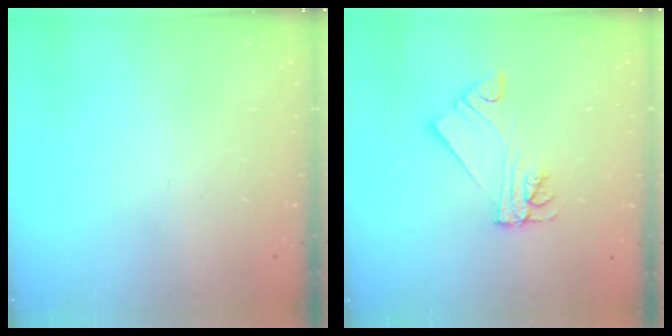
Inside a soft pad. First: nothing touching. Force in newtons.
{"total": 5.9, "press": 5.9, "slide": 0.7}